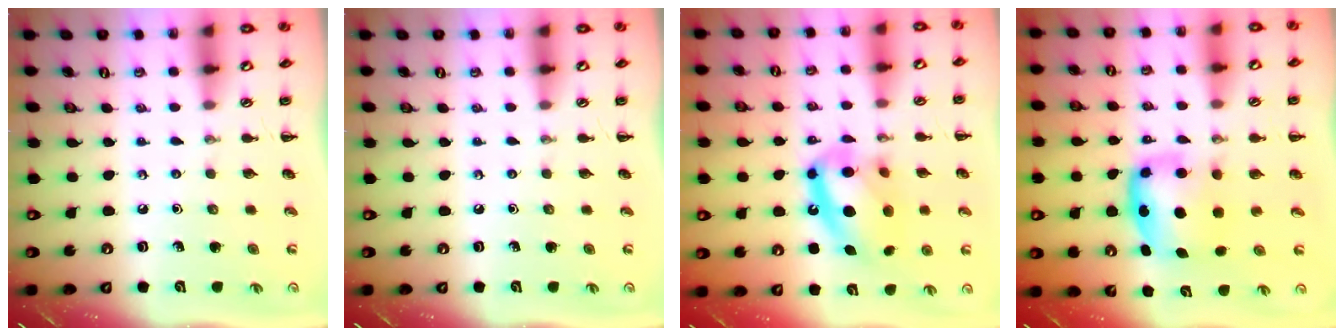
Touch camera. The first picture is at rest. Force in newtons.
{"total": 0.0}
{"total": 16.0, "press": 15.6, "slide": 3.6}
{"total": 6.0, "press": 5.9, "slide": 0.7}